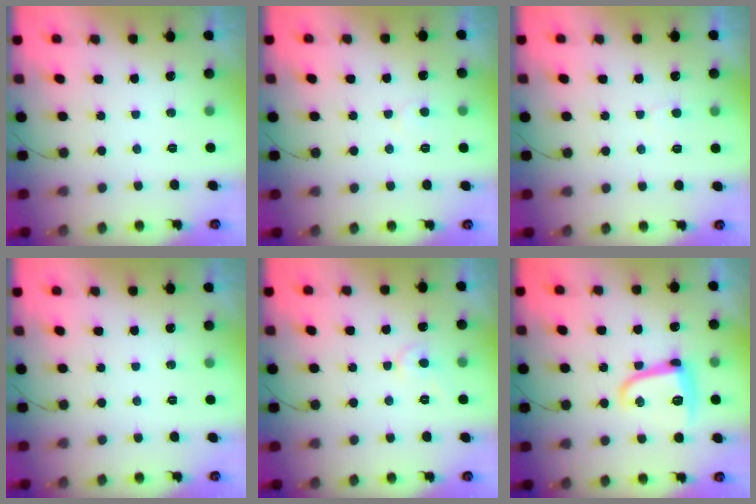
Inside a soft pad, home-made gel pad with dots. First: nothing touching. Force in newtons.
{"total": 3.6, "press": 3.6, "slide": 0.3}
{"total": 2.5, "press": 2.5, "slide": 0.1}
{"total": 0.0}
{"total": 5.9, "press": 5.9, "slide": 0.4}
{"total": 11.1, "press": 11.1, "slide": 0.8}